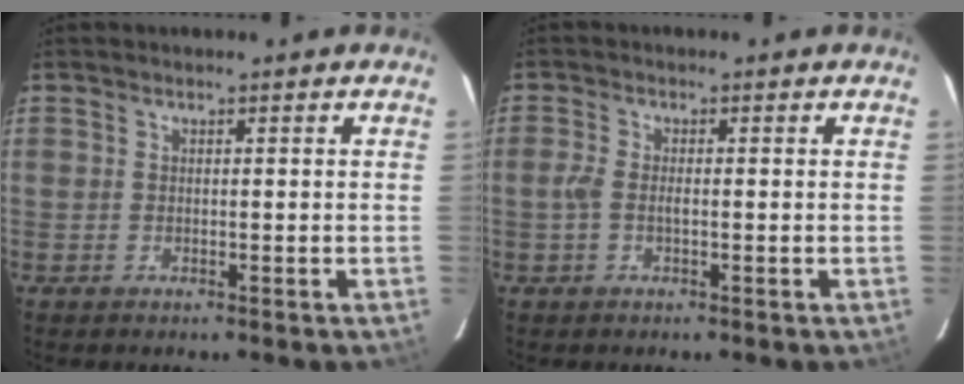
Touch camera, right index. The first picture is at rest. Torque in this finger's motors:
{"motor_torque": [0.30, -0.17, 0.19, 0.06]}